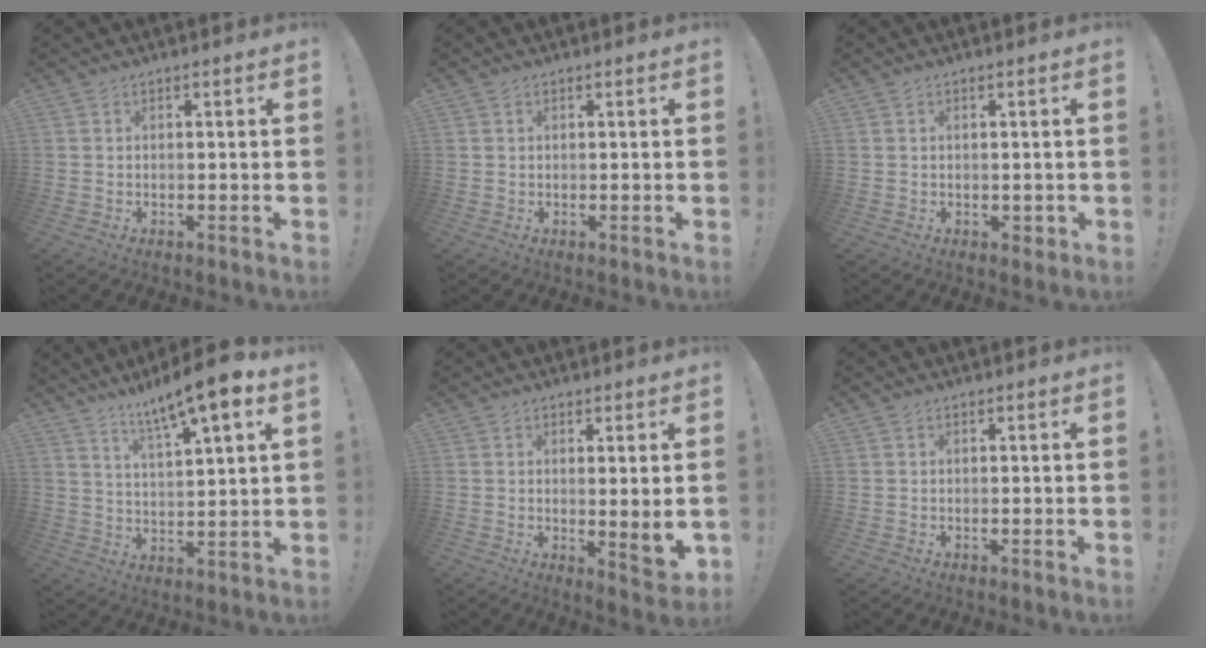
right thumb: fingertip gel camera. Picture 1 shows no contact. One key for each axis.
{"total": 0.5, "fx": 0.3, "fy": 0.4, "fz": 0.1, "tx": 0.004, "ty": 0.000, "tz": 0.004}
{"total": 1.7, "fx": 0.2, "fy": 1.5, "fz": 0.8, "tx": -0.001, "ty": -0.001, "tz": 0.003}
{"total": 11.5, "fx": 8.4, "fy": 1.0, "fz": 7.8, "tx": -0.127, "ty": -0.055, "tz": 0.135}
{"total": 4.8, "fx": 1.4, "fy": 0.7, "fz": 4.5, "tx": -0.051, "ty": -0.020, "tz": 0.025}
{"total": 0.0}